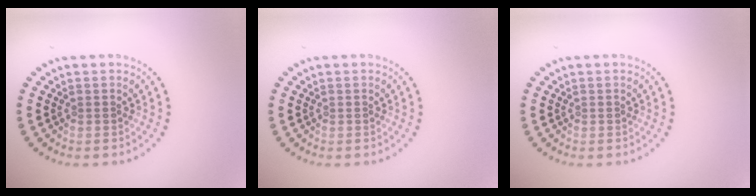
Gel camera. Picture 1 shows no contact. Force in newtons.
{"total": 0.0}
{"total": 0.0}